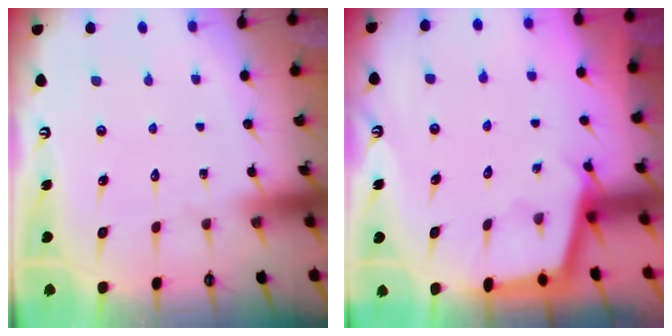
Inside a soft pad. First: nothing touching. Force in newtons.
{"total": 2.5, "press": 2.5, "slide": 0.2}